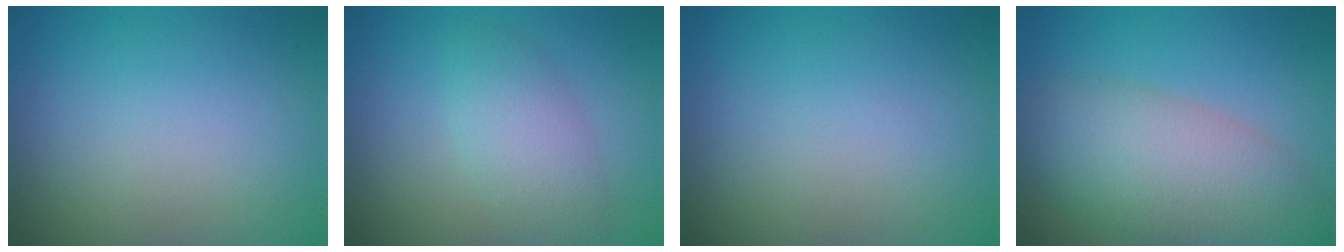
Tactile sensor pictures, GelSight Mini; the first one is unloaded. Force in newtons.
{"total": 3.7, "press": 3.7, "slide": 0.2}
{"total": 0.0}
{"total": 8.3, "press": 8.3, "slide": 0.3}